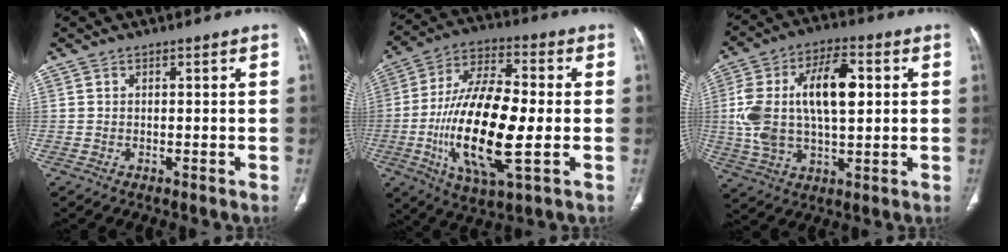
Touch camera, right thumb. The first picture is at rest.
{"total": 21.1, "force": [-3.2, 7.4, 19.5], "torque": [-0.378, 0.008, -0.056]}
{"total": 17.9, "force": [2.3, 9.1, 15.2], "torque": [-0.287, 0.020, 0.043]}